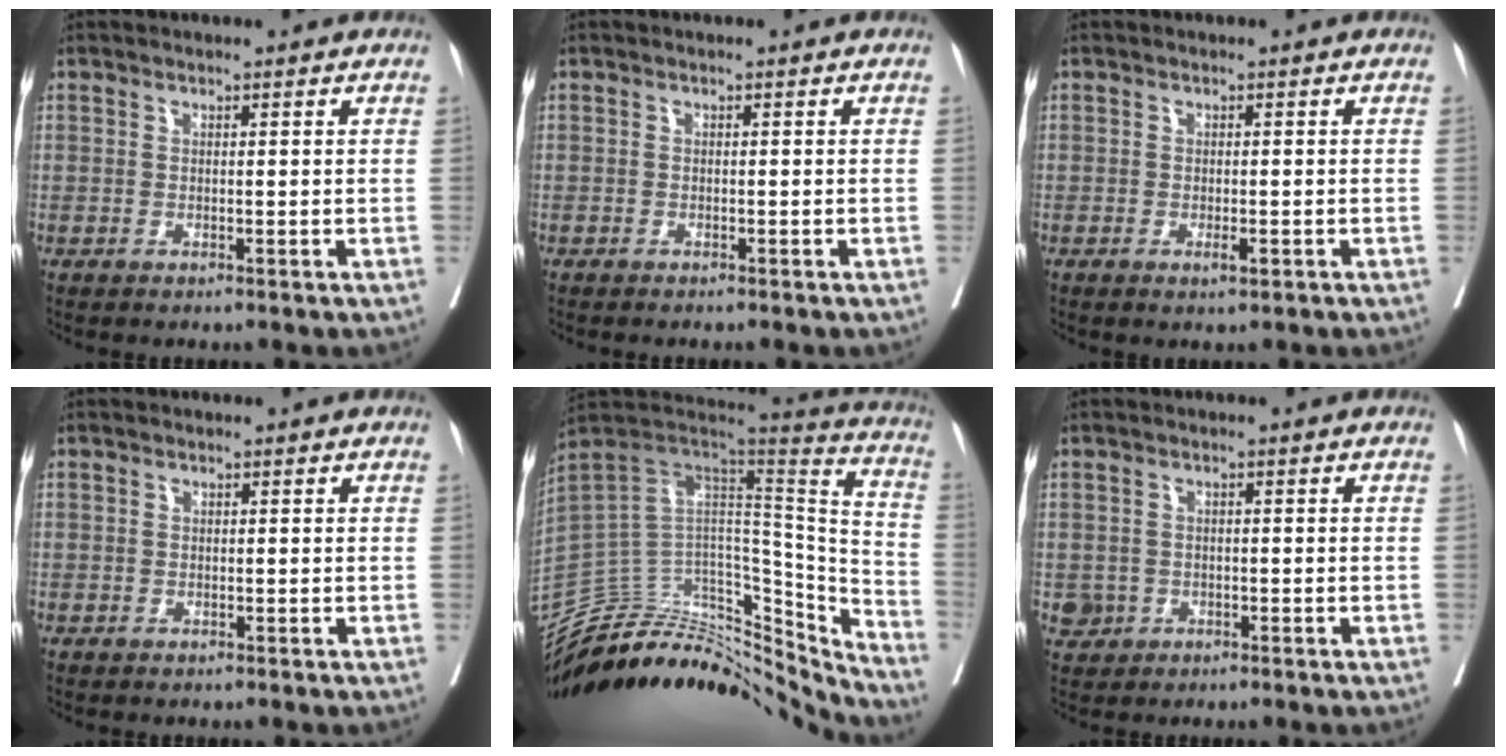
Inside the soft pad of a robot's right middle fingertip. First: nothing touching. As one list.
[{"total": 1.1, "force": [-1.0, 0.2, 0.4], "torque": [-0.007, -0.003, -0.014]}, {"total": 1.3, "force": [-0.7, 0.3, 1.1], "torque": [-0.022, -0.004, -0.009]}, {"total": 0.8, "force": [-0.1, 0.8, -0.1], "torque": [0.007, 0.006, -0.006]}, {"total": 35.2, "force": [-31.4, 10.5, 11.9], "torque": [-0.167, -0.001, -0.449]}, {"total": 2.4, "force": [-0.7, 2.3, 0.3], "torque": [0.001, 0.008, -0.007]}]